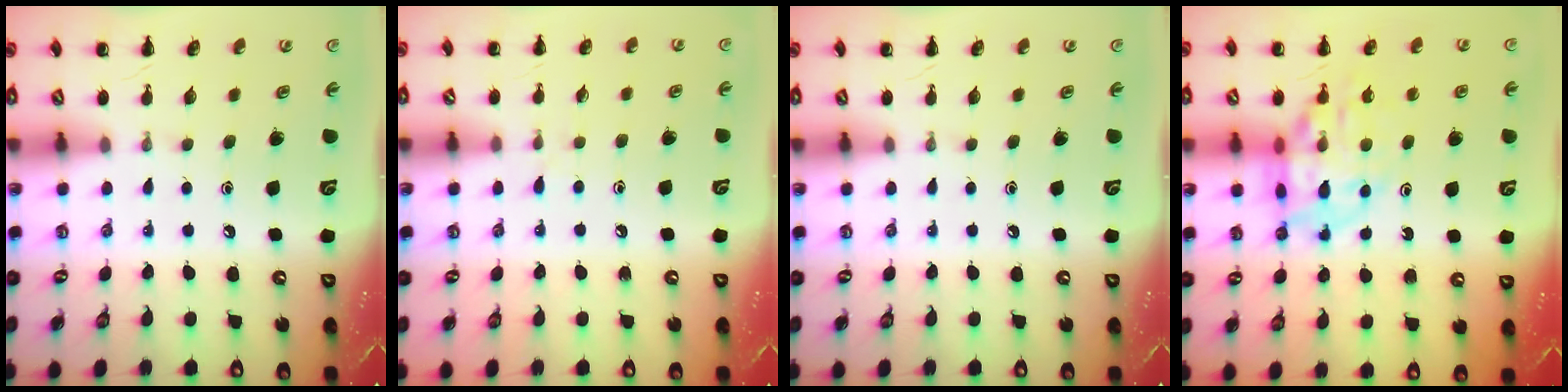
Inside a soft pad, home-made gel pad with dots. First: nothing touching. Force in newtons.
{"total": 4.0, "press": 3.6, "slide": 1.8}
{"total": 0.0}
{"total": 14.1, "press": 13.8, "slide": 2.6}